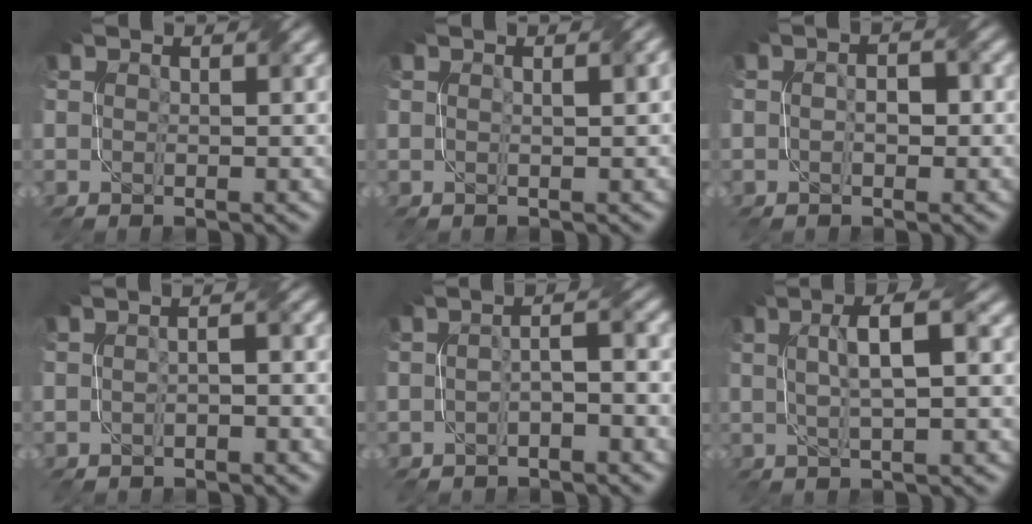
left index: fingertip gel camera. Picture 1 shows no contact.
{"total": 1.8, "force": [0.5, 0.6, 1.7], "torque": [-0.018, 0.007, 0.003]}
{"total": 1.8, "force": [-0.4, 0.9, 1.5], "torque": [-0.024, 0.008, -0.008]}
{"total": 1.9, "force": [-0.4, 0.6, 1.8], "torque": [-0.028, 0.003, -0.010]}
{"total": 2.5, "force": [-0.9, 0.5, 2.3], "torque": [-0.041, 0.010, -0.016]}
{"total": 4.5, "force": [0.8, 0.9, 4.3], "torque": [-0.073, 0.013, 0.015]}